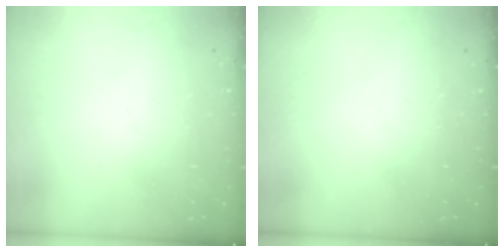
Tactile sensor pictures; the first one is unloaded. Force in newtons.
{"total": 0.0}